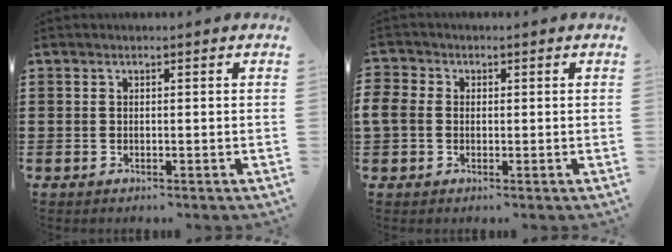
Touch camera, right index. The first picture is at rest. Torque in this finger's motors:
{"motor_torque": [1.60, -0.12, 0.35, 0.21]}